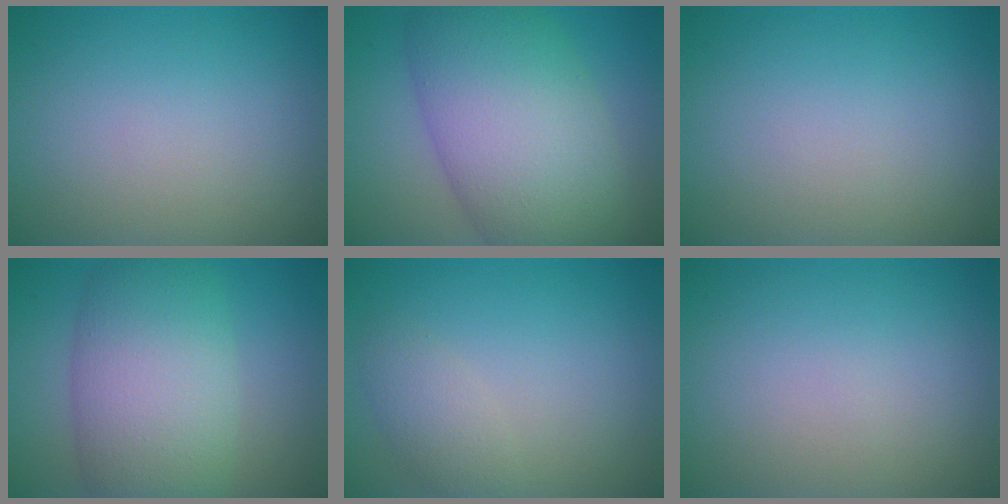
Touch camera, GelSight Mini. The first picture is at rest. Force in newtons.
{"total": 11.9, "press": 11.8, "slide": 0.3}
{"total": 0.0}
{"total": 9.7, "press": 9.7, "slide": 0.7}
{"total": 2.0, "press": 2.0, "slide": 0.0}
{"total": 0.0}